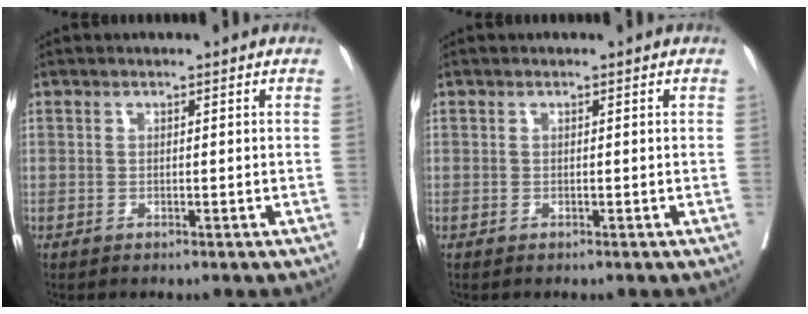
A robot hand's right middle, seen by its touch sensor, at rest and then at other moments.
{"total": 0.0}